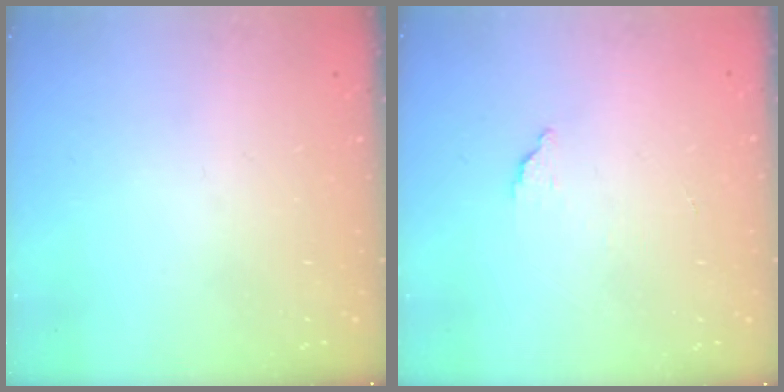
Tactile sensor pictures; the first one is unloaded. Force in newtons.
{"total": 2.0, "press": 2.0, "slide": 0.1}